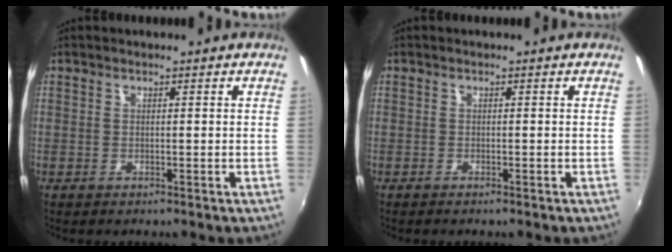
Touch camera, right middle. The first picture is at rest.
{"total": 0.6, "force": [-0.5, 0.2, 0.3], "torque": [-0.007, -0.002, -0.010]}